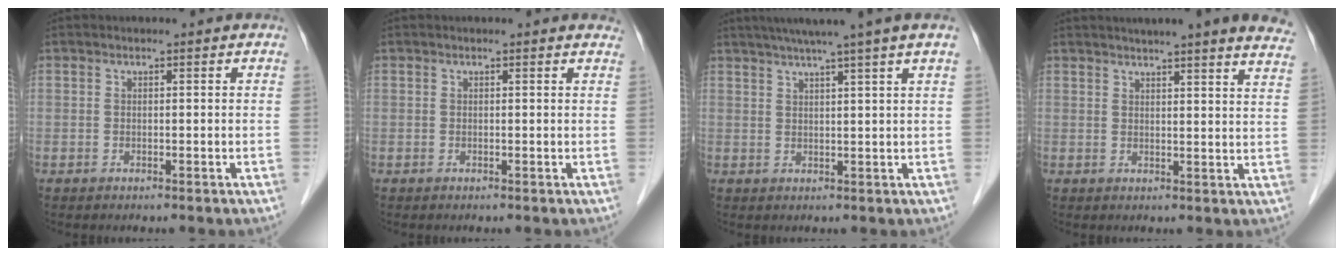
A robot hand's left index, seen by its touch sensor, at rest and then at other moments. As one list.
[{"total": 1.4, "force": [1.4, 0.3, 0.1], "torque": [-0.009, -0.005, -0.001]}, {"total": 9.0, "force": [6.8, -1.7, 5.8], "torque": [-0.083, 0.022, 0.084]}, {"total": 16.5, "force": [14.6, 0.7, 7.7], "torque": [-0.100, -0.014, 0.161]}]